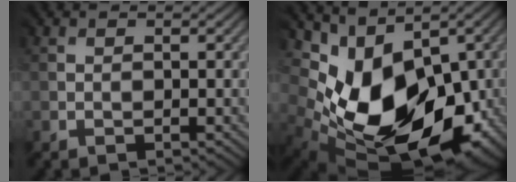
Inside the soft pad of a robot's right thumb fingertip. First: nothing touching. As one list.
[{"total": 13.5, "force": [0.0, 9.4, 9.8], "torque": [-0.156, -0.031, 0.023]}]